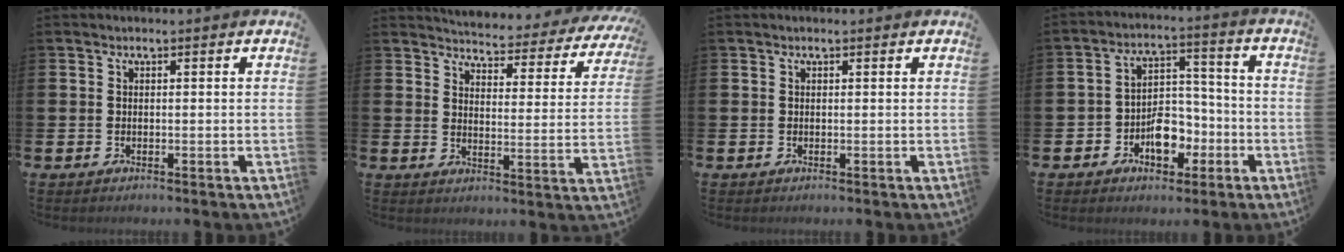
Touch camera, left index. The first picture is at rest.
{"total": 3.8, "force": [3.7, 0.6, 0.6], "torque": [-0.029, -0.040, 0.057]}
{"total": 0.0}
{"total": 6.6, "force": [-2.7, 4.6, 3.9], "torque": [-0.063, 0.013, -0.049]}